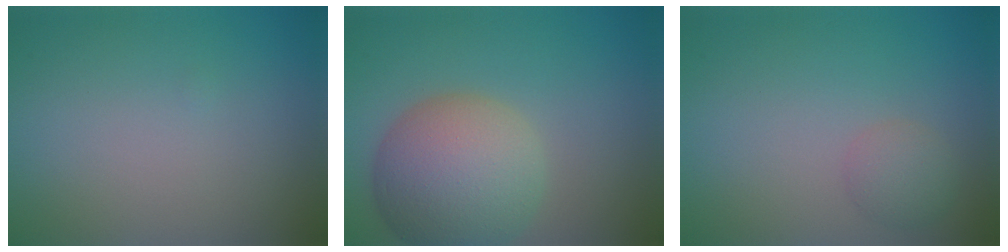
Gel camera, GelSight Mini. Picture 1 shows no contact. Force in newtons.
{"total": 9.0, "press": 9.0, "slide": 0.6}
{"total": 1.9, "press": 1.9, "slide": 0.1}